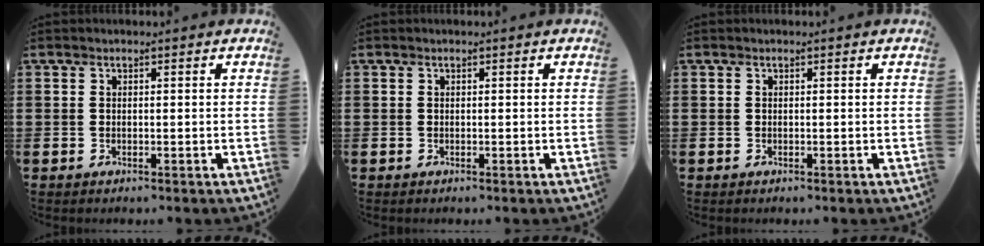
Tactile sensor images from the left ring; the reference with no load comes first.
{"total": 0.0}
{"total": 0.0}